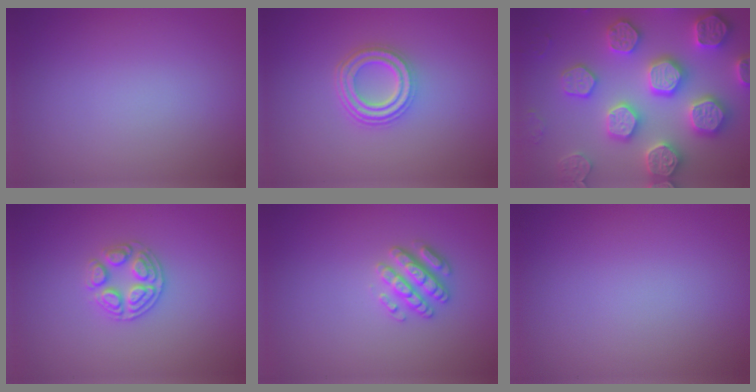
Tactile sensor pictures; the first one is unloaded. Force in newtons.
{"total": 3.9, "press": 3.1, "slide": 2.4}
{"total": 7.9, "press": 7.7, "slide": 1.6}
{"total": 2.9, "press": 2.7, "slide": 1.0}
{"total": 2.8, "press": 2.7, "slide": 0.6}
{"total": 0.0}